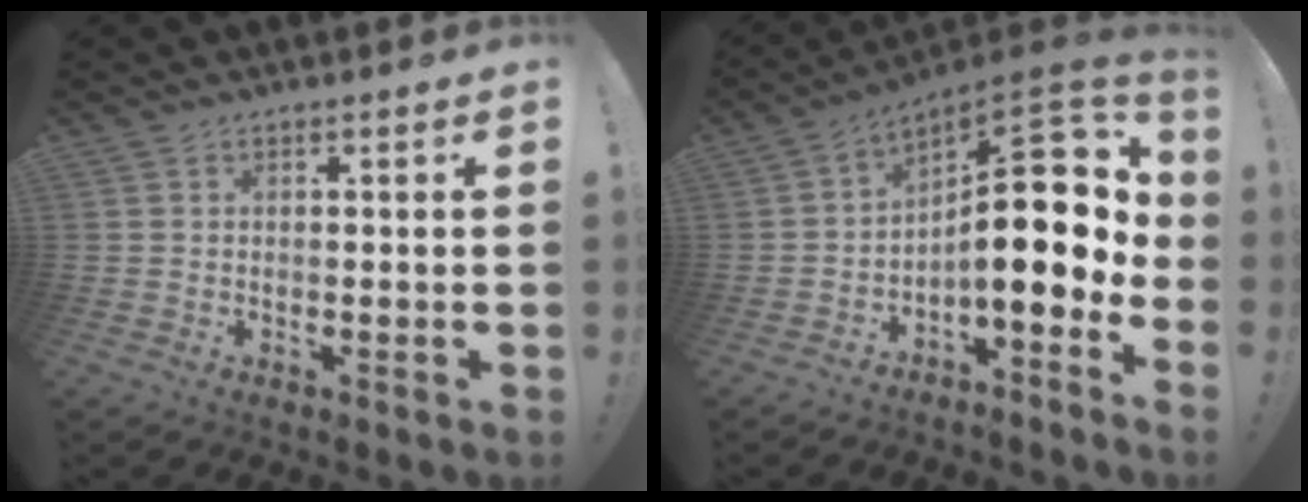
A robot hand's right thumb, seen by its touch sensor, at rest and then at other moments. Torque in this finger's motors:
{"motor_torque": [2.46, 2.57, 1.58, -1.19, 0.38]}